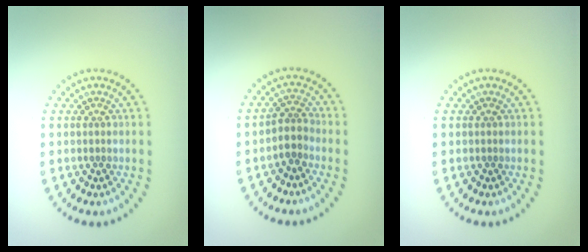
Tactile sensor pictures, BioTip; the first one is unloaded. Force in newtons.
{"total": 2.0, "press": 1.5, "slide": 1.3}
{"total": 0.0}